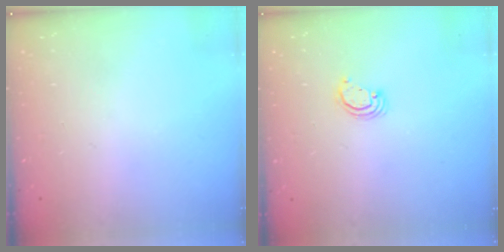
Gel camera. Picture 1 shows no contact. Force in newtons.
{"total": 2.8, "press": 2.8, "slide": 0.2}